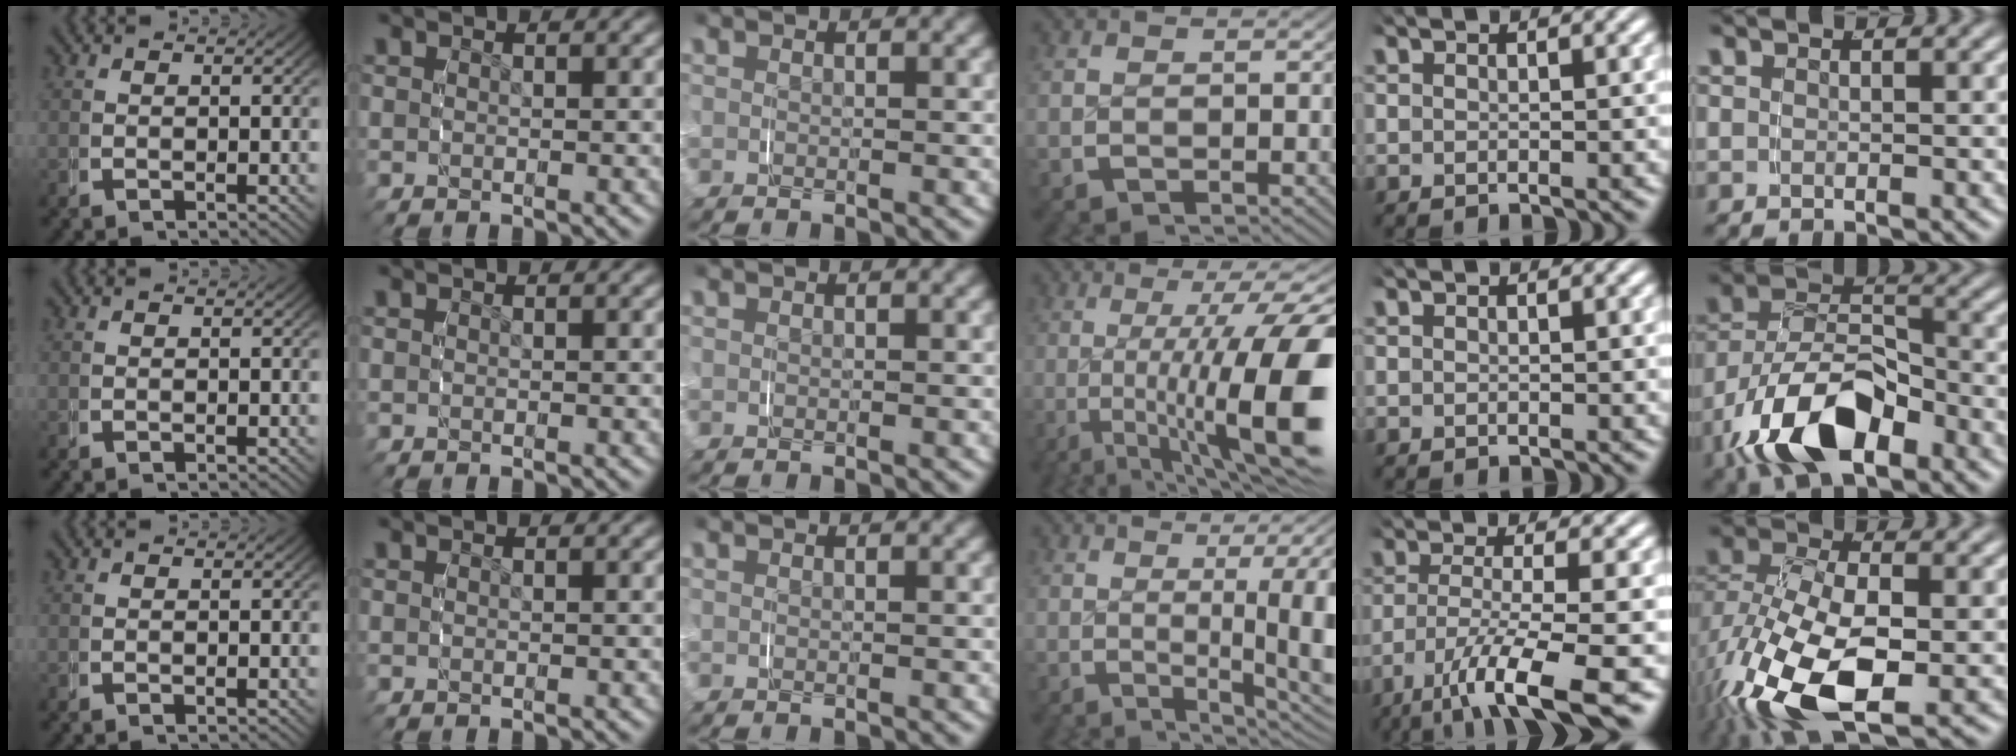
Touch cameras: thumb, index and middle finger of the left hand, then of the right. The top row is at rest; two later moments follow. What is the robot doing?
{"motion": "grasp_and_lifting", "object": "keyboard"}